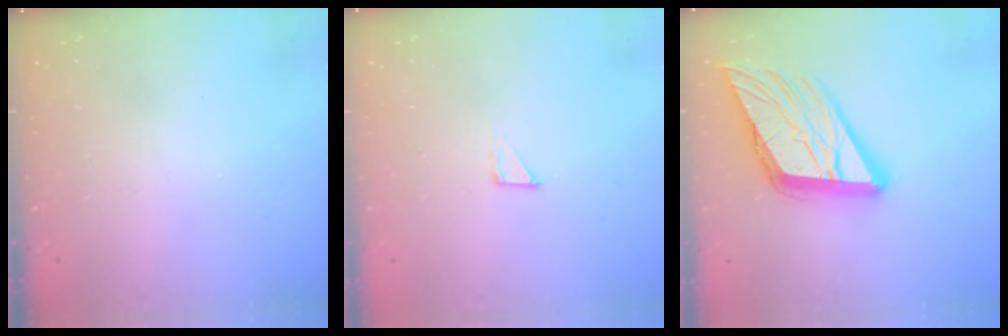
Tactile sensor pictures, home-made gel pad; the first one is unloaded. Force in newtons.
{"total": 3.3, "press": 3.3, "slide": 0.3}
{"total": 20.5, "press": 20.2, "slide": 3.3}